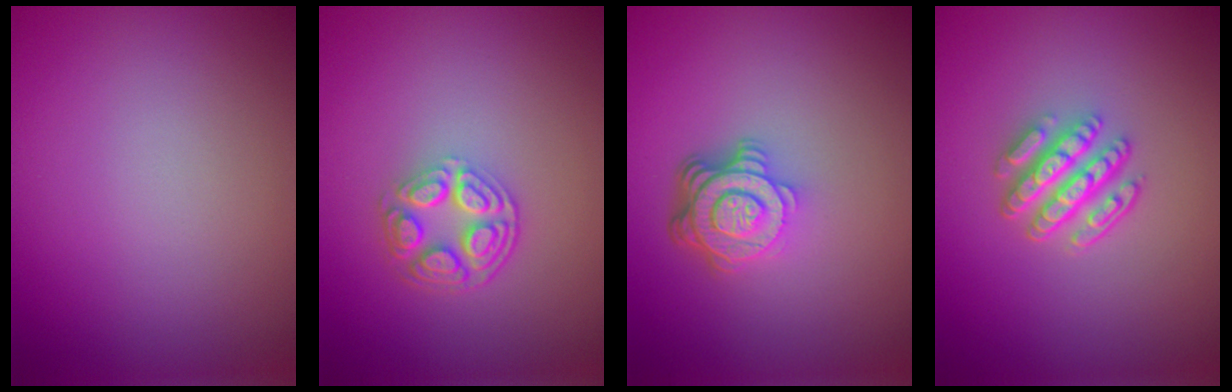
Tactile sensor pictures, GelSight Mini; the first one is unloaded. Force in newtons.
{"total": 4.2, "press": 3.1, "slide": 2.8}
{"total": 4.7, "press": 3.4, "slide": 3.3}
{"total": 4.5, "press": 3.4, "slide": 2.9}